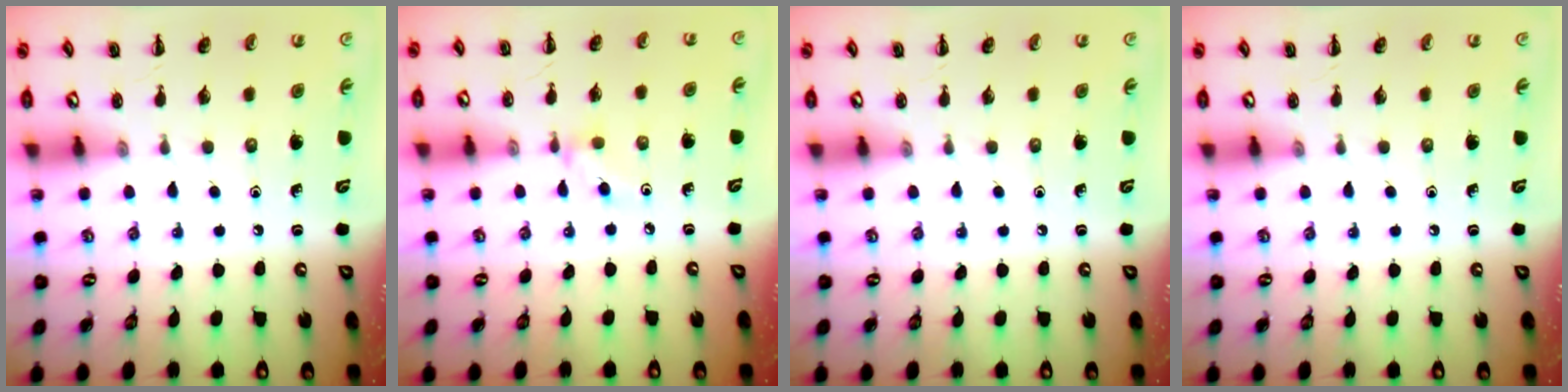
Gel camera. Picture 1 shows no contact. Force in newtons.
{"total": 3.6, "press": 3.4, "slide": 1.2}
{"total": 0.0}
{"total": 0.0}